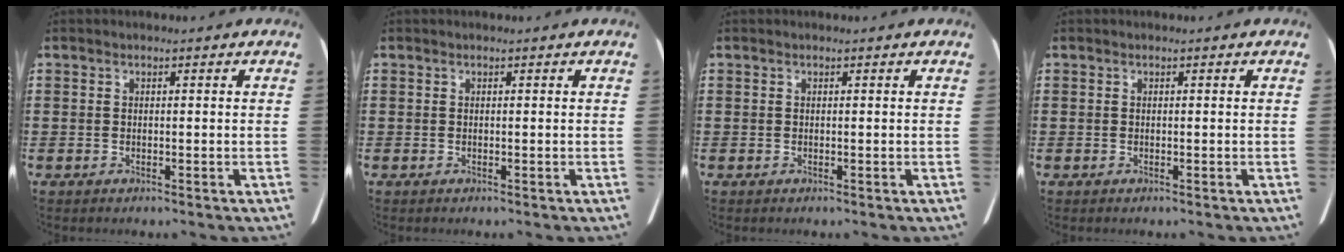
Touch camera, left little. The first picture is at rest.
{"total": 0.0}
{"total": 0.0}
{"total": 0.0}